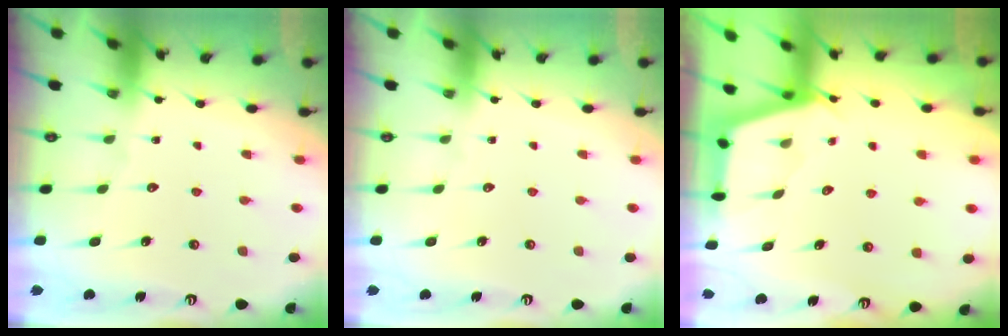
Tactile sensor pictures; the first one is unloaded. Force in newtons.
{"total": 0.0}
{"total": 2.9, "press": 2.9, "slide": 0.3}